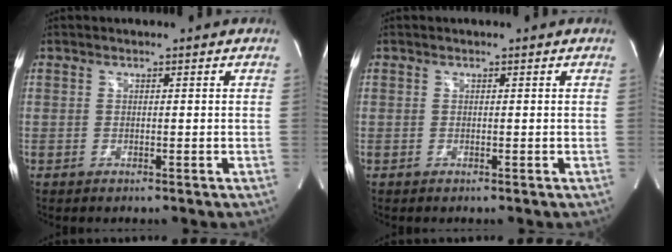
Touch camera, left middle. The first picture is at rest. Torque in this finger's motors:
{"motor_torque": [0.00, 0.00, 0.00, 0.00]}